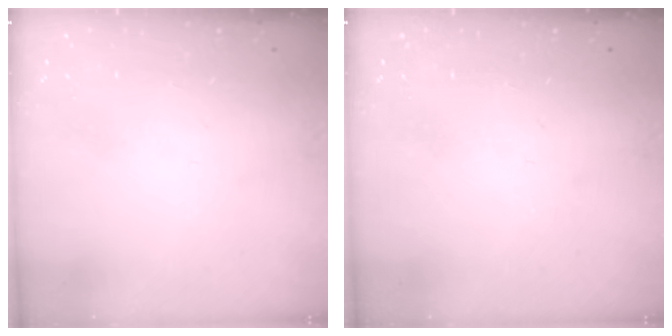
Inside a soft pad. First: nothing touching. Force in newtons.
{"total": 0.0}